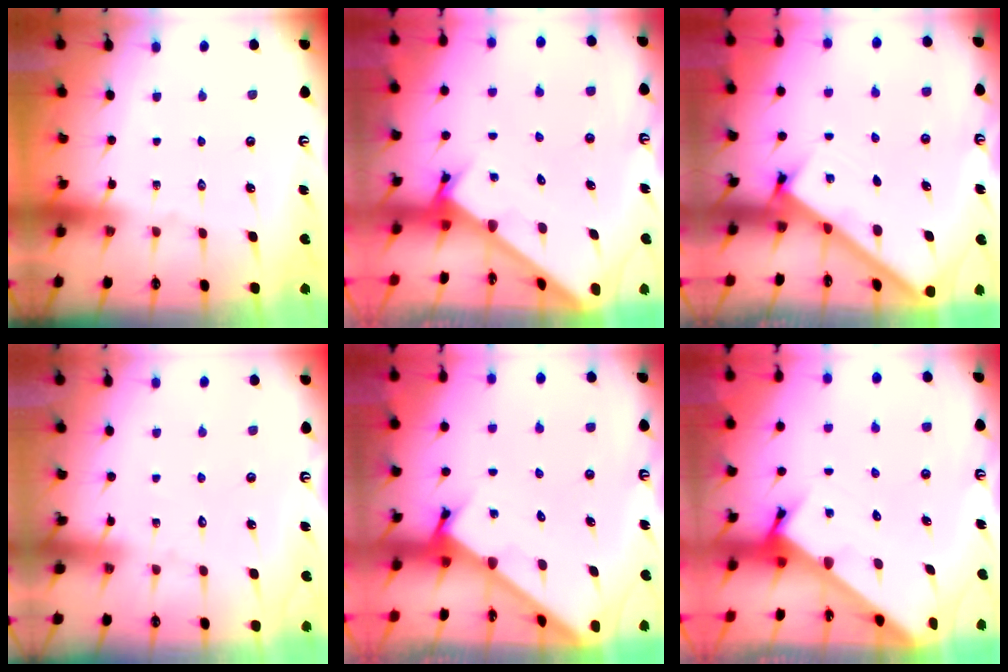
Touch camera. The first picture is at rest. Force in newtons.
{"total": 2.5, "press": 2.5, "slide": 0.3}
{"total": 2.5, "press": 2.5, "slide": 0.3}
{"total": 2.8, "press": 2.8, "slide": 0.3}
{"total": 2.6, "press": 2.6, "slide": 0.2}
{"total": 3.5, "press": 3.5, "slide": 0.1}